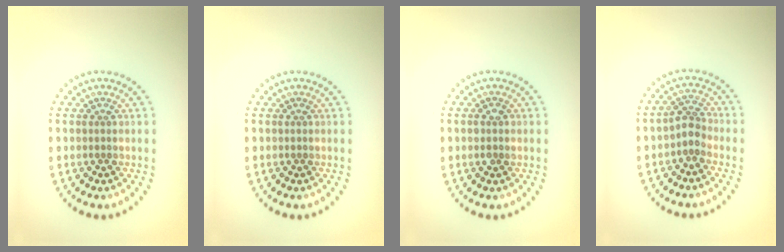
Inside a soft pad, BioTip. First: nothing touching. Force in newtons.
{"total": 0.0}
{"total": 1.1, "press": 1.1, "slide": 0.4}
{"total": 1.9, "press": 1.5, "slide": 1.2}